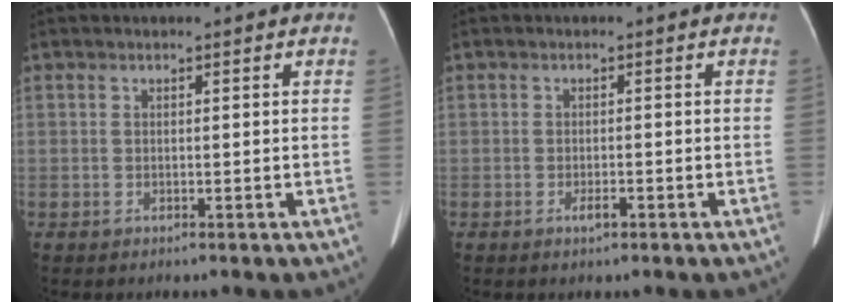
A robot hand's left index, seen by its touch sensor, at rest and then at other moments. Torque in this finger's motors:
{"motor_torque": [0.08, 0.04, 0.17, 0.00]}